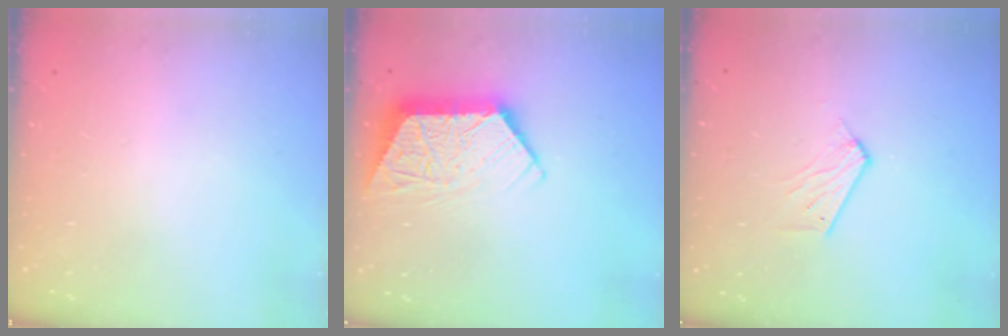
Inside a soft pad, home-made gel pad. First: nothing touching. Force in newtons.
{"total": 12.8, "press": 12.8, "slide": 1.1}
{"total": 4.9, "press": 4.9, "slide": 0.3}